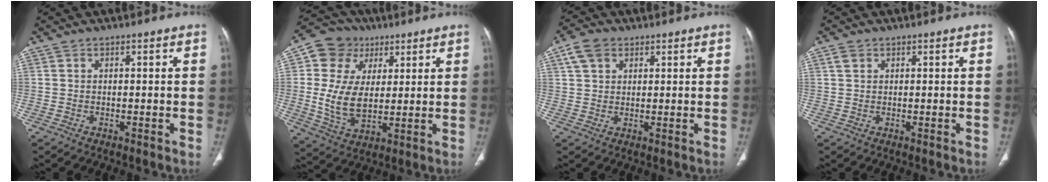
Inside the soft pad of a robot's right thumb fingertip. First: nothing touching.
{"total": 14.8, "force": [3.2, 11.4, 8.8], "torque": [-0.143, -0.005, 0.061]}
{"total": 5.3, "force": [2.6, 3.7, 2.8], "torque": [-0.044, 0.003, 0.052]}
{"total": 1.8, "force": [0.9, 1.3, 0.9], "torque": [-0.017, 0.002, 0.019]}